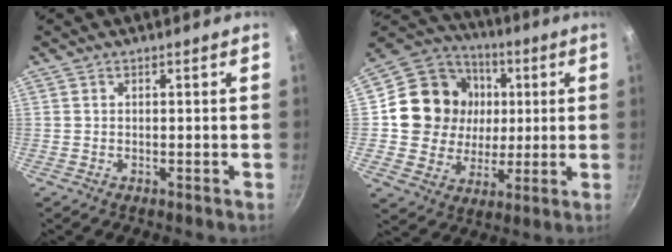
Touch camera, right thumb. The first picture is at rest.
{"total": 18.0, "force": [2.7, 16.1, 7.5], "torque": [-0.115, 0.012, 0.047]}